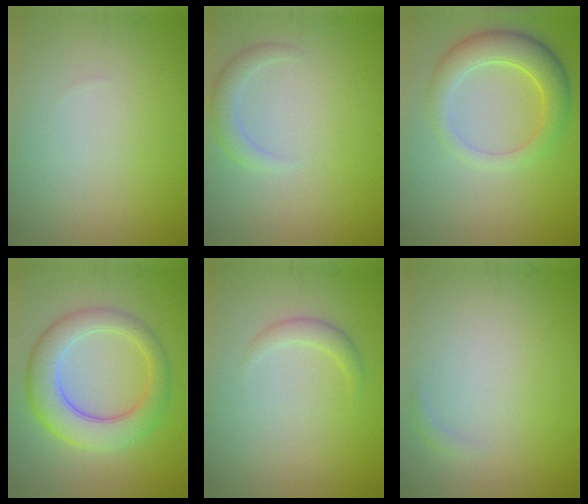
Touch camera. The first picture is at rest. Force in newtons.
{"total": 2.0, "press": 2.0, "slide": 0.2}
{"total": 4.6, "press": 4.6, "slide": 0.3}
{"total": 6.5, "press": 6.5, "slide": 0.1}
{"total": 1.4, "press": 1.4, "slide": 0.1}
{"total": 0.6, "press": 0.6, "slide": 0.1}